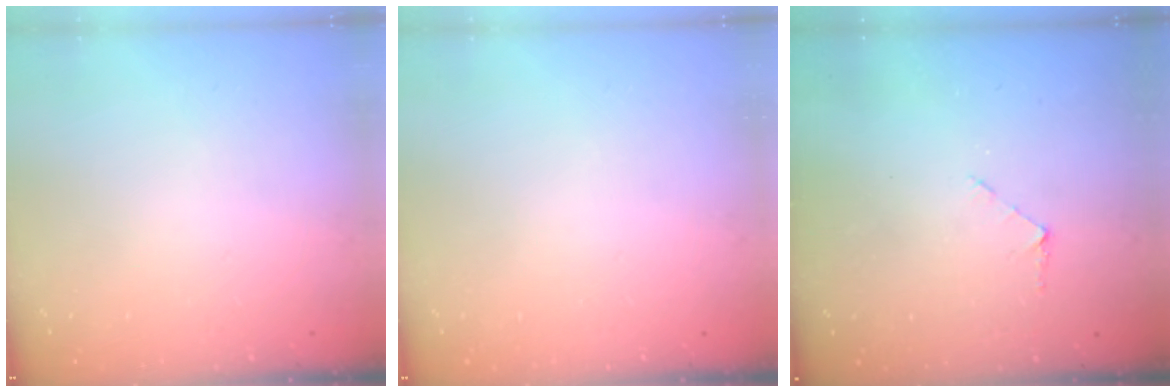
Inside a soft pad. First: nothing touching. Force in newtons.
{"total": 0.0}
{"total": 3.7, "press": 3.7, "slide": 0.3}